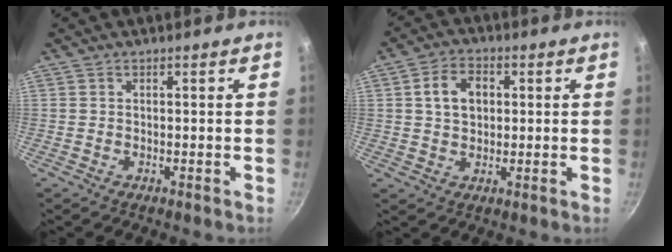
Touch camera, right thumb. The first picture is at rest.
{"total": 7.0, "force": [1.4, 5.1, 4.6], "torque": [-0.060, 0.009, 0.019]}